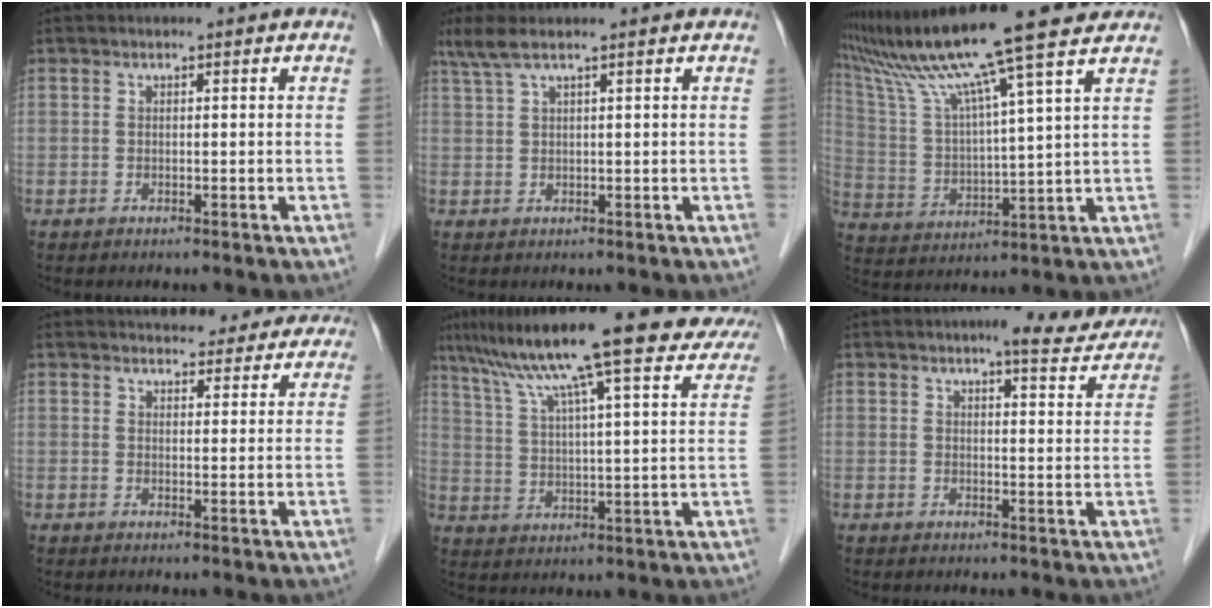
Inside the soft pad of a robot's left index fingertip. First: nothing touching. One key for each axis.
{"total": 4.3, "fx": 3.3, "fy": -0.3, "fz": 2.7, "tx": -0.065, "ty": 0.029, "tz": 0.069}
{"total": 16.6, "fx": 13.6, "fy": -1.9, "fz": 9.4, "tx": -0.173, "ty": 0.006, "tz": 0.222}
{"total": 15.1, "fx": 13.8, "fy": 4.8, "fz": 3.9, "tx": -0.028, "ty": 0.016, "tz": 0.159}
{"total": 26.9, "fx": 22.0, "fy": 2.9, "fz": 15.1, "tx": -0.246, "ty": 0.009, "tz": 0.297}
{"total": 8.4, "fx": 7.5, "fy": 1.7, "fz": 3.4, "tx": -0.036, "ty": -0.001, "tz": 0.075}